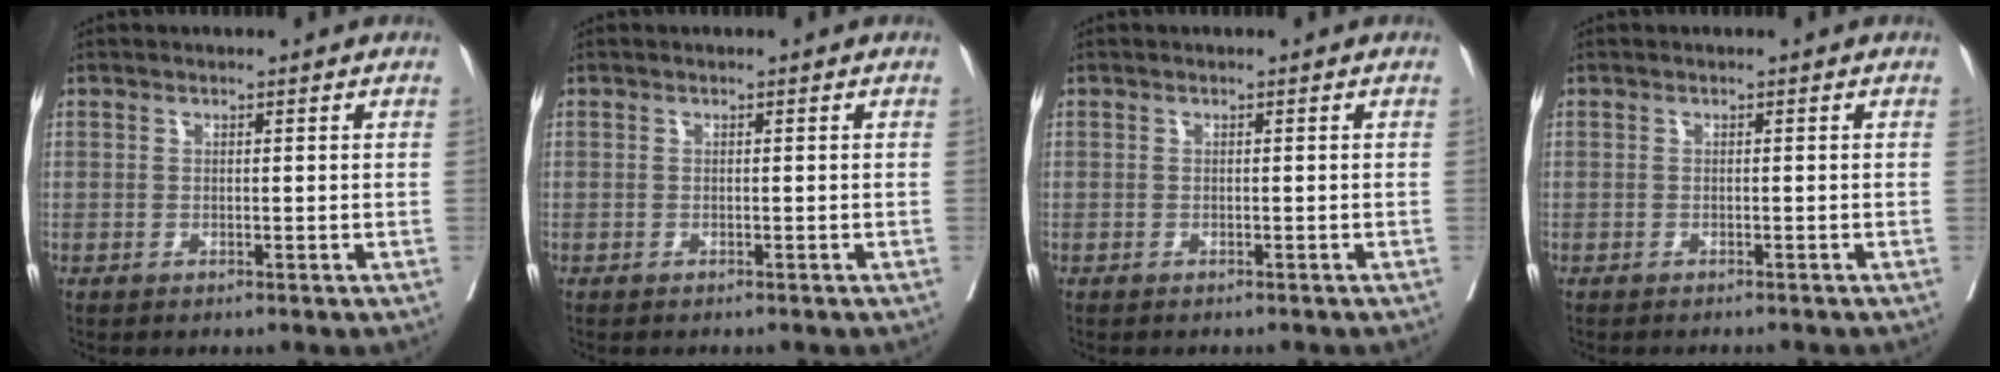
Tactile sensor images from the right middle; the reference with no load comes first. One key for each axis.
{"total": 1.3, "fx": -1.2, "fy": 0.1, "fz": 0.5, "tx": -0.007, "ty": 0.000, "tz": -0.016}
{"total": 2.0, "fx": -1.8, "fy": 0.2, "fz": 0.7, "tx": -0.010, "ty": 0.000, "tz": -0.023}
{"total": 3.2, "fx": -3.1, "fy": 0.1, "fz": 1.0, "tx": -0.010, "ty": -0.006, "tz": -0.039}